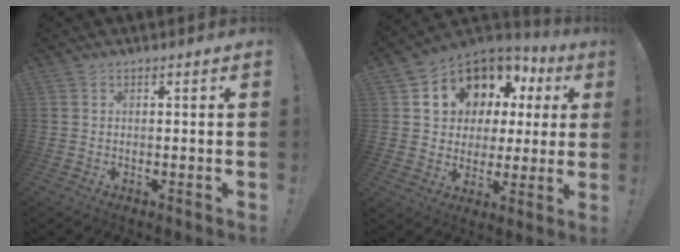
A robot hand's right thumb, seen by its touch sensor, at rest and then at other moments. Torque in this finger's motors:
{"motor_torque": [1.87, 3.14, 0.31, 0.03, 0.08]}